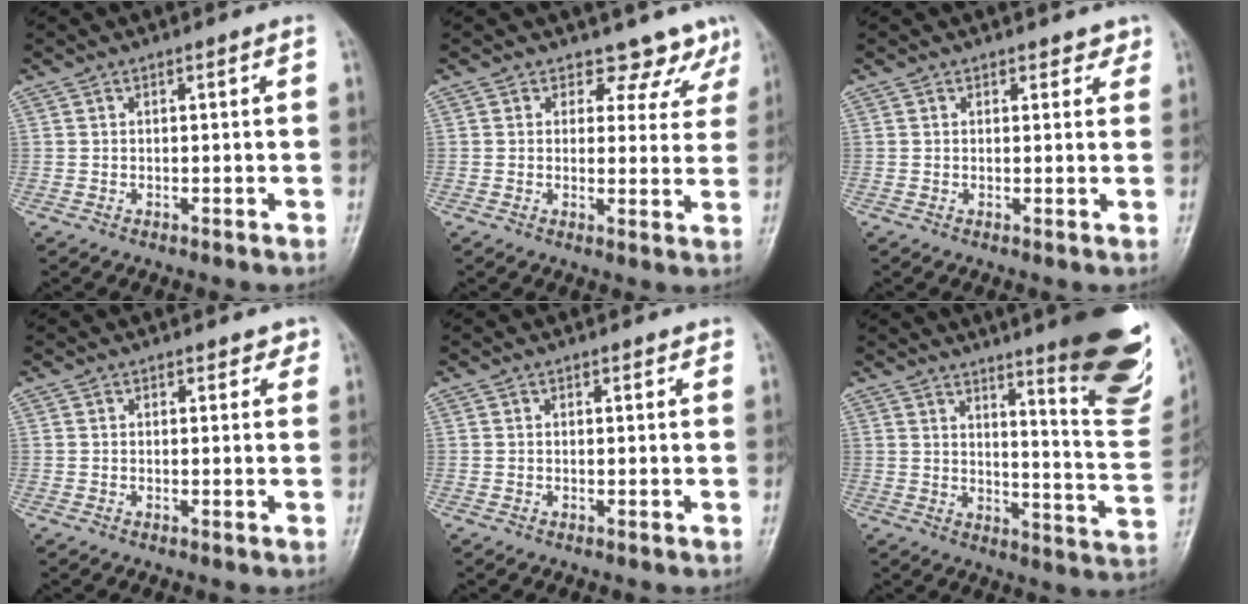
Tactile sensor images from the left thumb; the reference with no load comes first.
{"total": 7.3, "force": [6.0, 4.1, 0.5], "torque": [0.039, -0.030, 0.051]}
{"total": 2.1, "force": [1.6, 1.3, 0.5], "torque": [0.021, -0.006, 0.013]}
{"total": 1.7, "force": [1.2, 1.1, 0.5], "torque": [0.017, -0.004, 0.008]}
{"total": 0.8, "force": [0.6, 0.4, 0.2], "torque": [0.002, -0.004, 0.005]}
{"total": 22.2, "force": [13.4, 4.1, 17.2], "torque": [-0.189, -0.087, 0.174]}